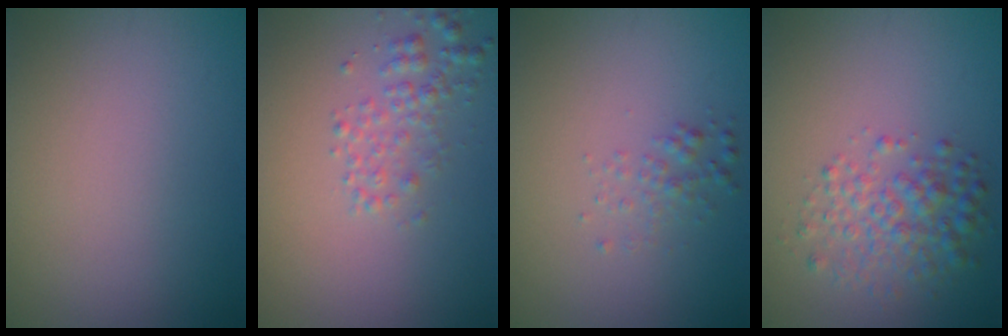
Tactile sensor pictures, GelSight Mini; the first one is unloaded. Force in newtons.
{"total": 2.1, "press": 2.1, "slide": 0.1}
{"total": 1.2, "press": 1.2, "slide": 0.0}
{"total": 3.4, "press": 3.4, "slide": 0.1}